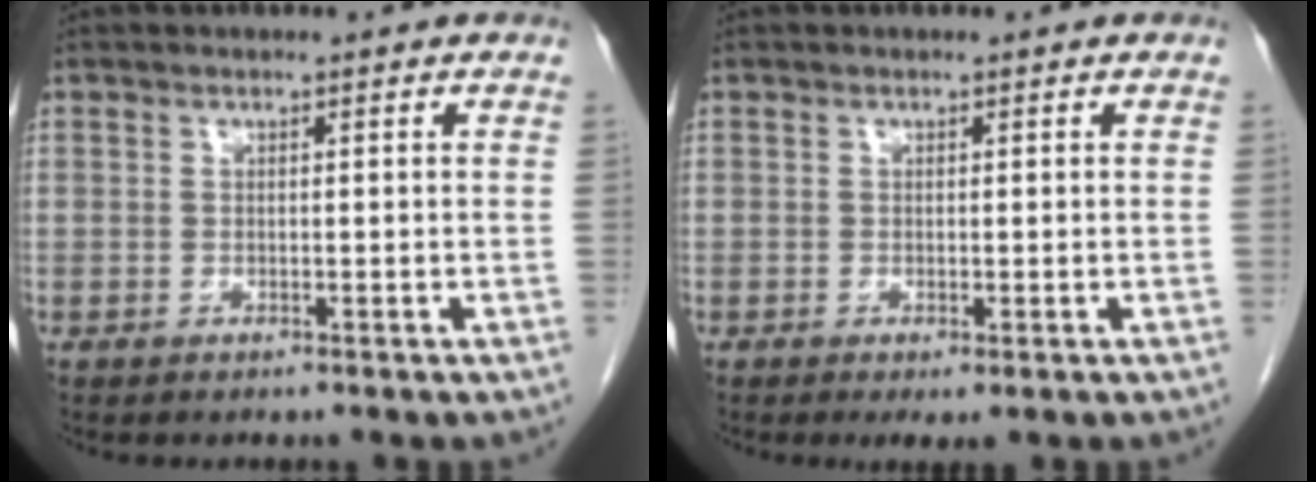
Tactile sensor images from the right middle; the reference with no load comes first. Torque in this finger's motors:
{"motor_torque": [0.78, -0.32, 0.17, 0.06]}